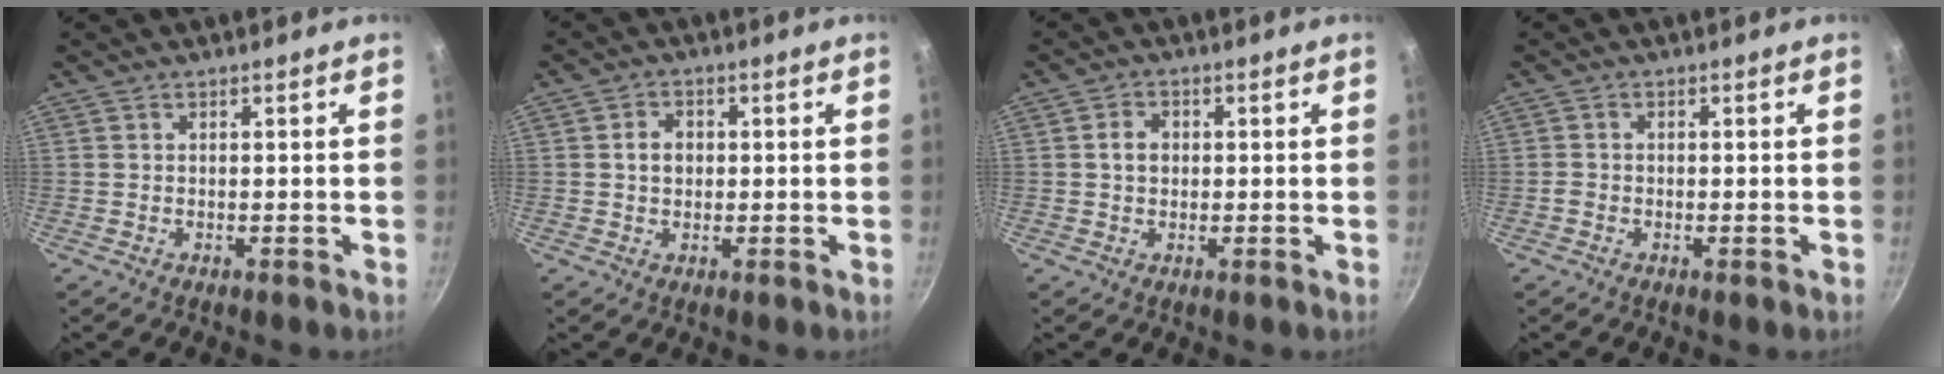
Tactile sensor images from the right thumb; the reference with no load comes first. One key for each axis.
{"total": 3.4, "fx": 0.2, "fy": 2.8, "fz": 2.0, "tx": -0.018, "ty": 0.007, "tz": 0.002}
{"total": 3.2, "fx": 0.2, "fy": 2.6, "fz": 1.9, "tx": -0.019, "ty": 0.008, "tz": 0.001}
{"total": 1.3, "fx": -0.7, "fy": 0.6, "fz": 0.9, "tx": -0.030, "ty": 0.007, "tz": -0.021}